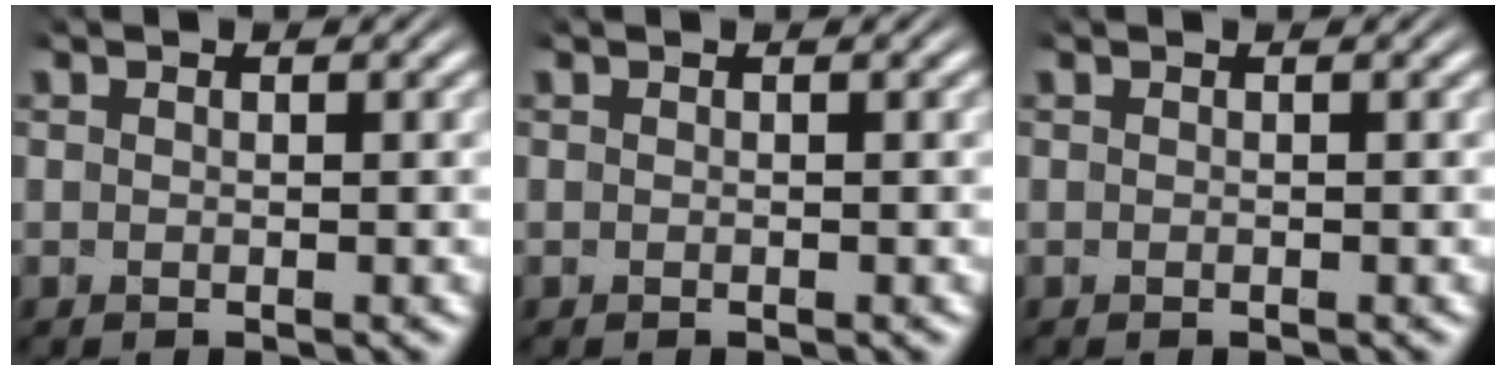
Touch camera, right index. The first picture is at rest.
{"total": 0.0}
{"total": 0.0}